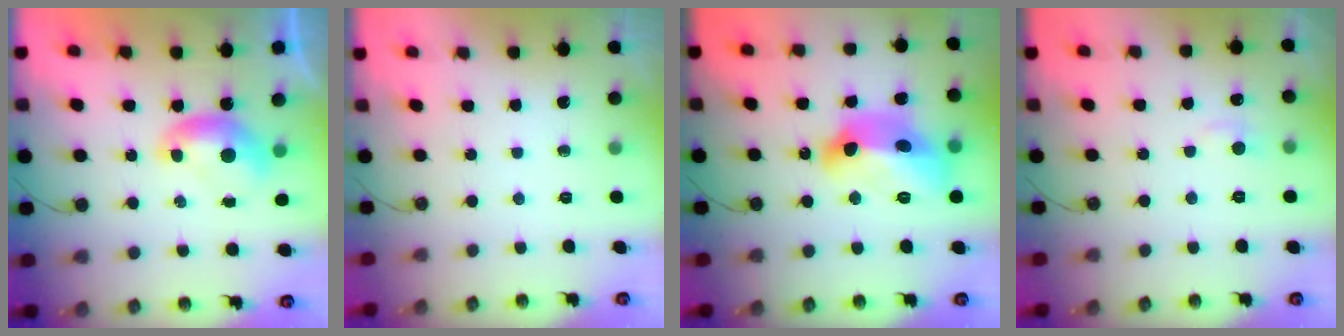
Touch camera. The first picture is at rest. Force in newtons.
{"total": 0.0}
{"total": 13.1, "press": 13.0, "slide": 1.2}
{"total": 1.6, "press": 1.5, "slide": 0.6}